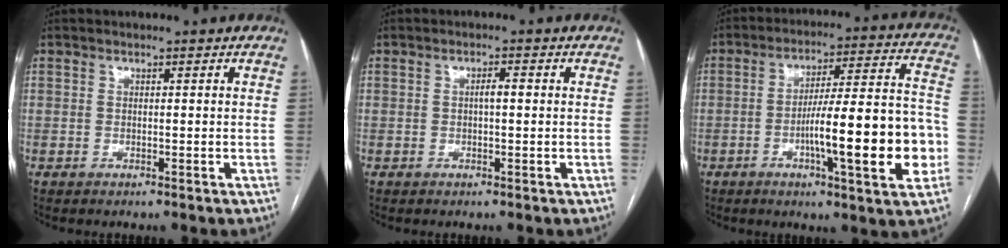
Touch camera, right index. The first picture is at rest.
{"total": 1.7, "force": [0.1, 0.4, 1.6], "torque": [-0.029, 0.004, 0.001]}
{"total": 18.0, "force": [-4.5, 1.8, 17.4], "torque": [-0.243, 0.016, -0.064]}